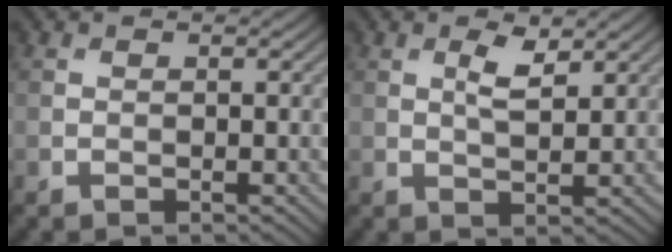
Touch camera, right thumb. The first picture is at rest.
{"total": 3.1, "force": [1.5, 0.9, 2.5], "torque": [-0.052, -0.003, 0.029]}